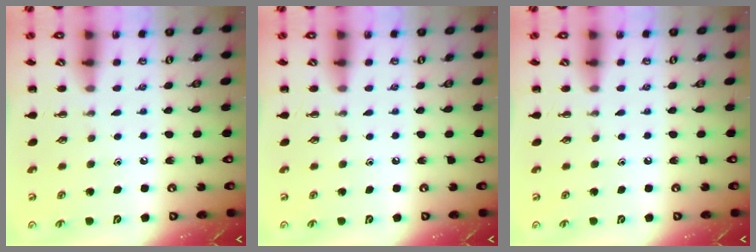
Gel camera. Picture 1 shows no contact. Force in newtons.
{"total": 0.0}
{"total": 0.0}